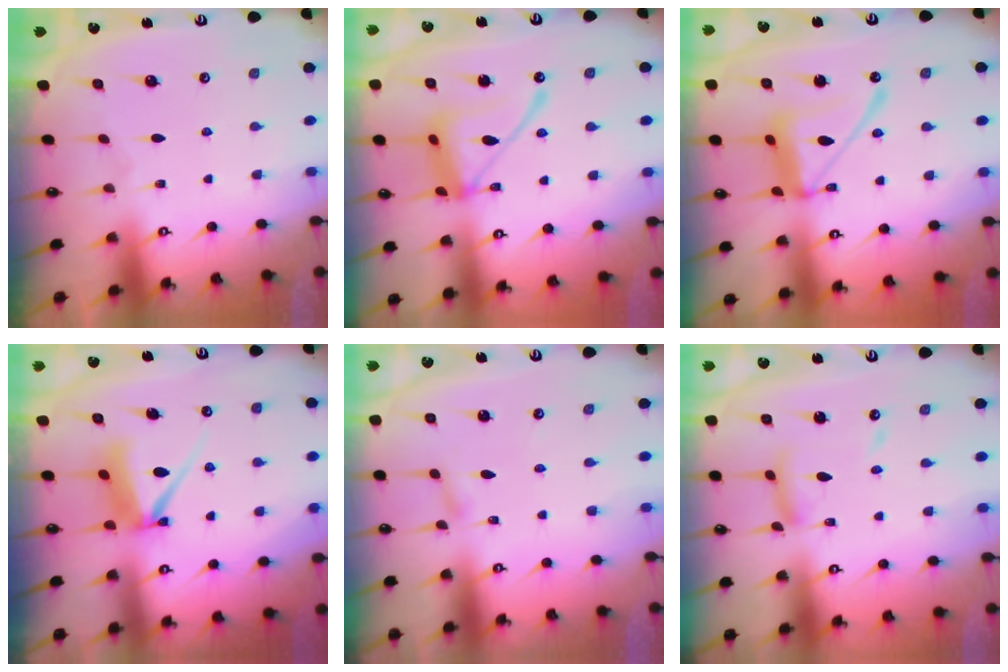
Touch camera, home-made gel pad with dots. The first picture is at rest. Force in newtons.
{"total": 15.5, "press": 15.4, "slide": 1.4}
{"total": 14.6, "press": 14.6, "slide": 1.4}
{"total": 9.0, "press": 9.0, "slide": 0.7}
{"total": 1.8, "press": 1.8, "slide": 0.2}
{"total": 11.5, "press": 11.5, "slide": 0.9}